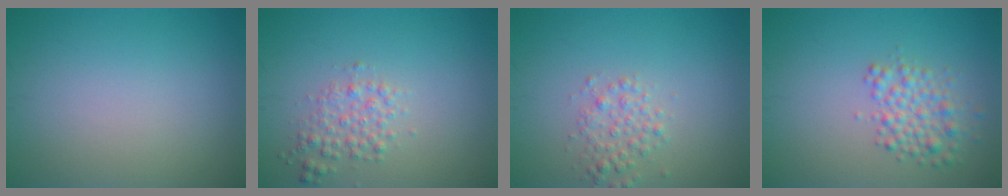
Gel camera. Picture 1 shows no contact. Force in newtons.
{"total": 2.2, "press": 2.2, "slide": 0.0}
{"total": 2.1, "press": 2.1, "slide": 0.0}
{"total": 3.1, "press": 3.1, "slide": 0.1}